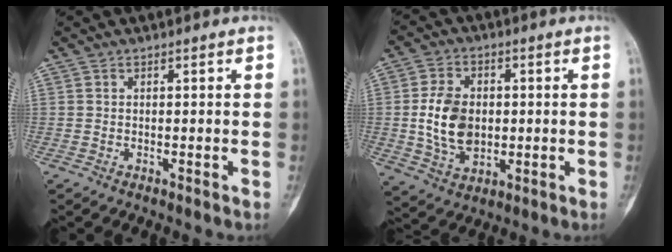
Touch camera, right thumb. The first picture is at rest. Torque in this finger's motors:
{"motor_torque": [1.09, 1.33, 0.69, -0.80, 0.02]}